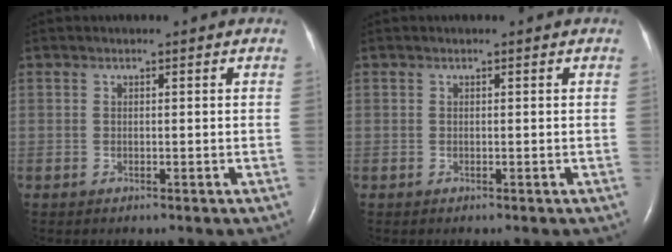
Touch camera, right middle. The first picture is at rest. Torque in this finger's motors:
{"motor_torque": [0.00, 0.00, 0.00, 0.00]}